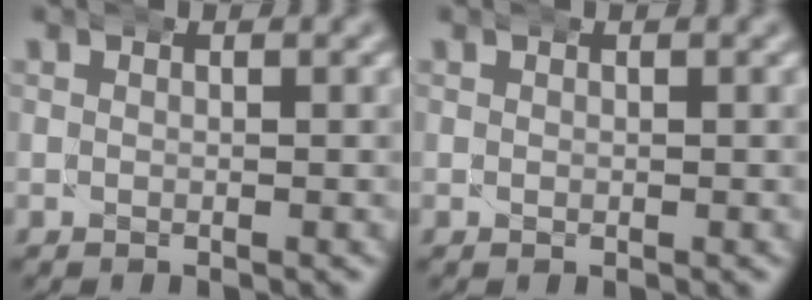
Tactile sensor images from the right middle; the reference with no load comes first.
{"total": 0.0}